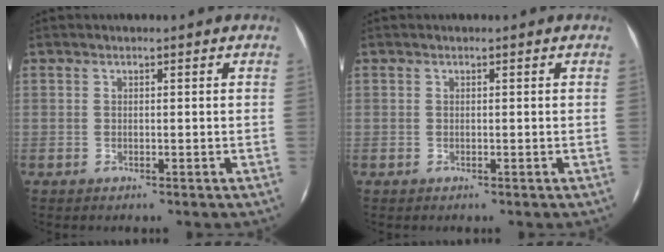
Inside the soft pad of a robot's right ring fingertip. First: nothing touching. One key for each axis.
{"total": 0.0}